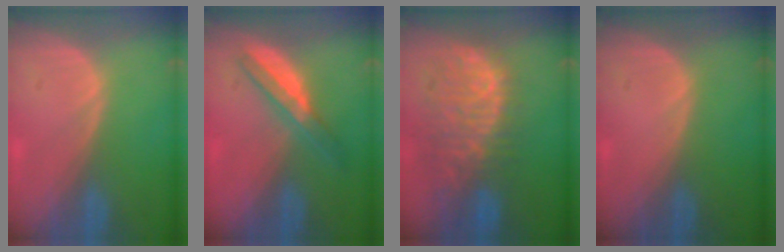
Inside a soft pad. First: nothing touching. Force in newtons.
{"total": 5.0, "press": 4.9, "slide": 0.9}
{"total": 11.3, "press": 9.6, "slide": 5.8}
{"total": 0.0}